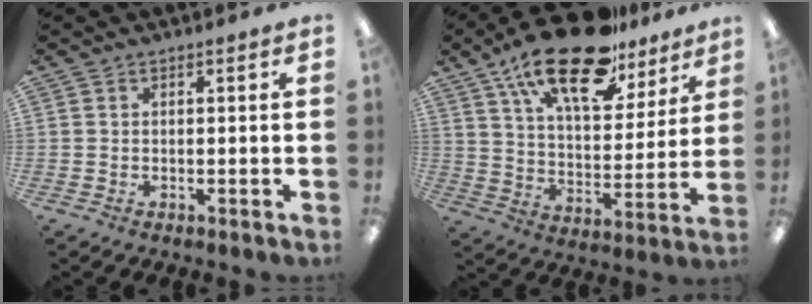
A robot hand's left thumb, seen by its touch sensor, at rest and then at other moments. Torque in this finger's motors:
{"motor_torque": [0.62, 0.62, 1.58, -1.21, 0.45]}